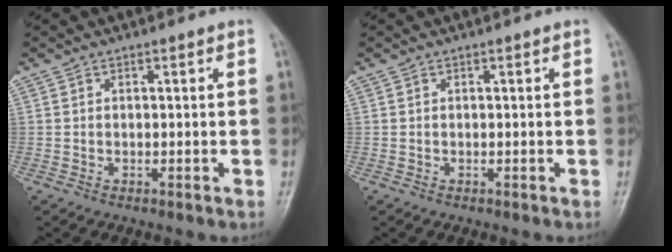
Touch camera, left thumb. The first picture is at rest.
{"total": 0.0}